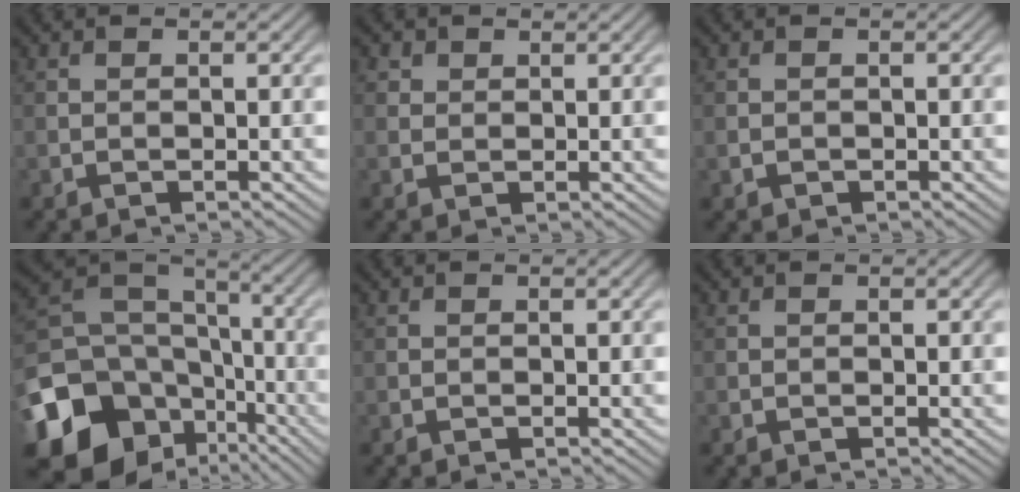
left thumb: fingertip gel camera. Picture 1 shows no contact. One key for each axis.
{"total": 2.0, "fx": 1.1, "fy": 1.6, "fz": 0.6, "tx": -0.017, "ty": -0.004, "tz": 0.022}
{"total": 0.9, "fx": -0.3, "fy": 0.8, "fz": 0.3, "tx": -0.006, "ty": -0.005, "tz": -0.008}
{"total": 18.0, "fx": -8.3, "fy": 14.0, "fz": 7.8, "tx": -0.223, "ty": -0.041, "tz": -0.134}
{"total": 0.0}
{"total": 0.0}